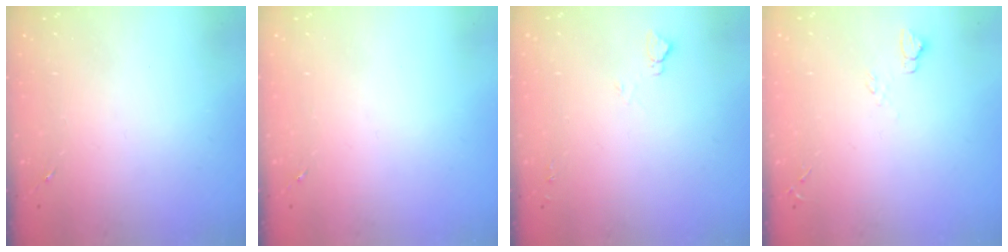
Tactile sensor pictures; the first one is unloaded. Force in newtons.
{"total": 0.0}
{"total": 4.4, "press": 4.3, "slide": 0.6}
{"total": 5.0, "press": 5.0, "slide": 0.6}